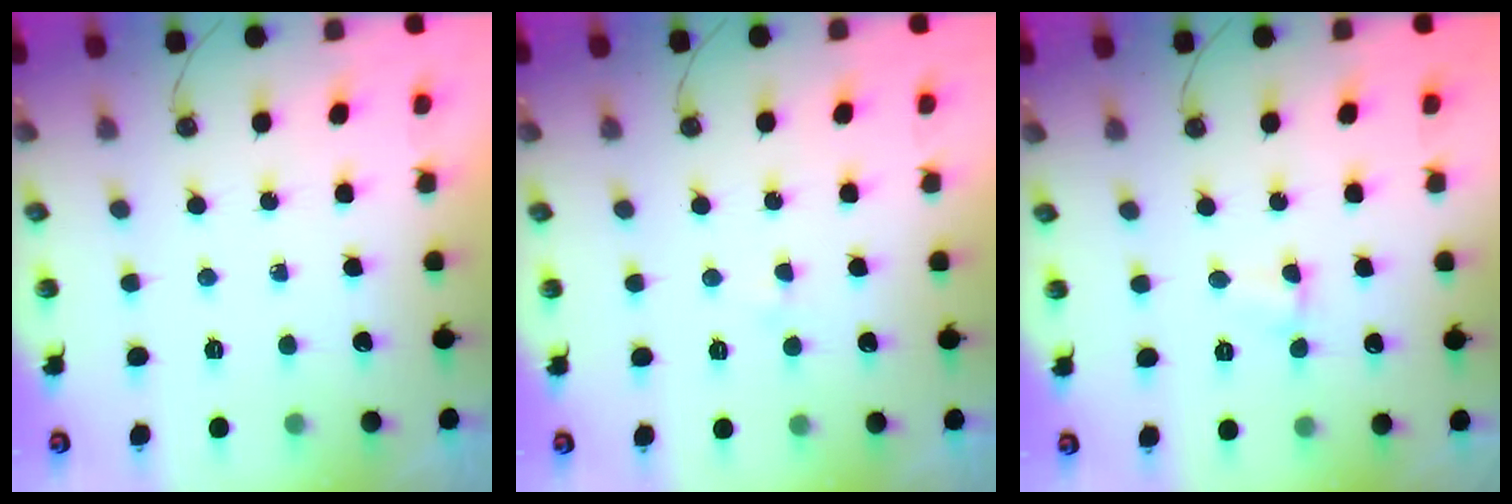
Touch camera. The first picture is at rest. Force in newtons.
{"total": 1.6, "press": 1.6, "slide": 0.2}
{"total": 1.7, "press": 1.6, "slide": 0.4}